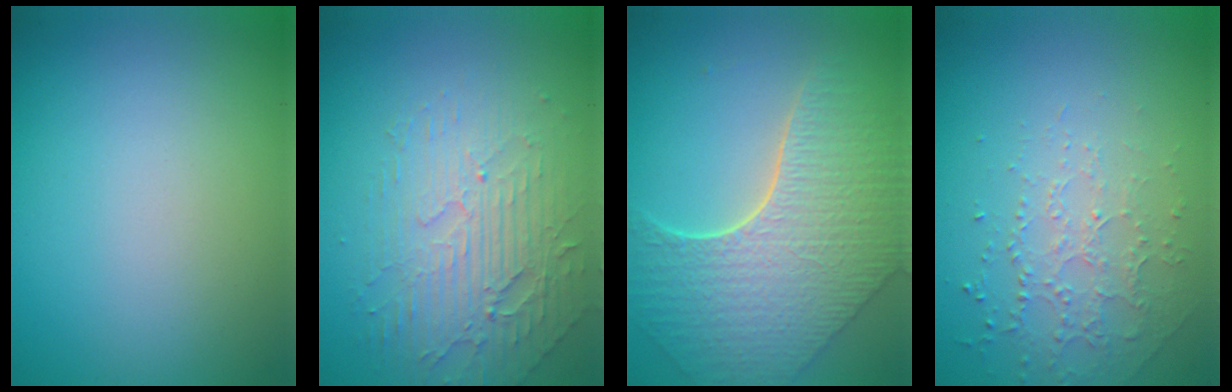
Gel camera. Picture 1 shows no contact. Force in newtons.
{"total": 4.3, "press": 3.8, "slide": 2.1}
{"total": 8.0, "press": 5.8, "slide": 5.5}
{"total": 1.7, "press": 1.5, "slide": 0.8}